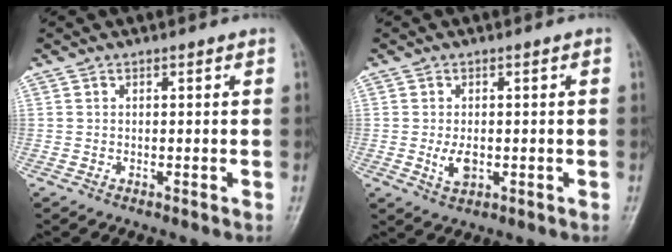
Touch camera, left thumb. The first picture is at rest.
{"total": 3.7, "force": [-0.5, 2.1, 3.0], "torque": [-0.052, -0.002, -0.005]}